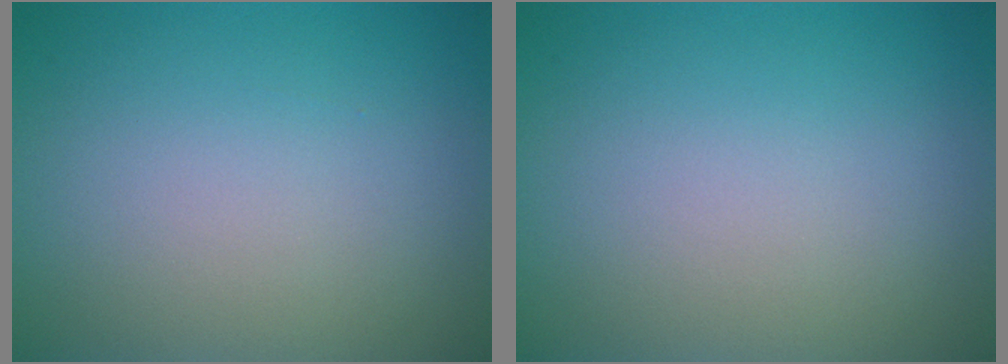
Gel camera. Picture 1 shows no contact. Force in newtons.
{"total": 0.0}